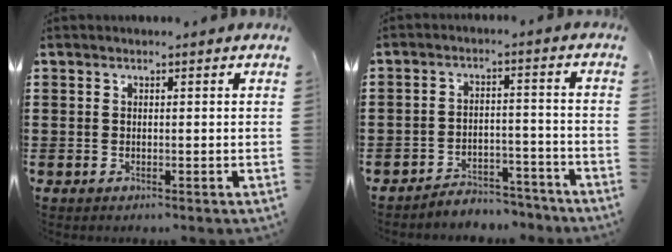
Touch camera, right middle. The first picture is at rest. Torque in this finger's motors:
{"motor_torque": [2.14, 0.00, 0.01, 0.05]}